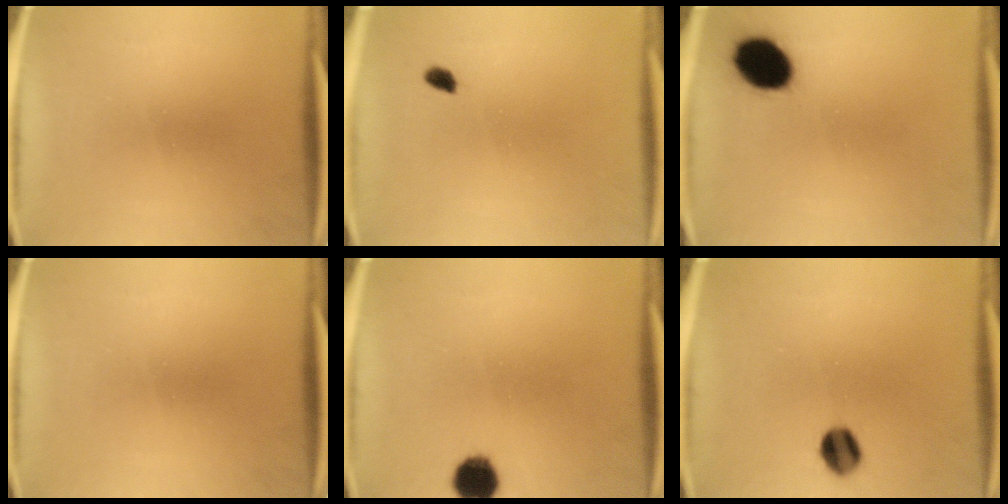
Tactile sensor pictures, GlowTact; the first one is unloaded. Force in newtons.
{"total": 1.5}
{"total": 11.7}
{"total": 0.0}
{"total": 6.5}
{"total": 6.2}